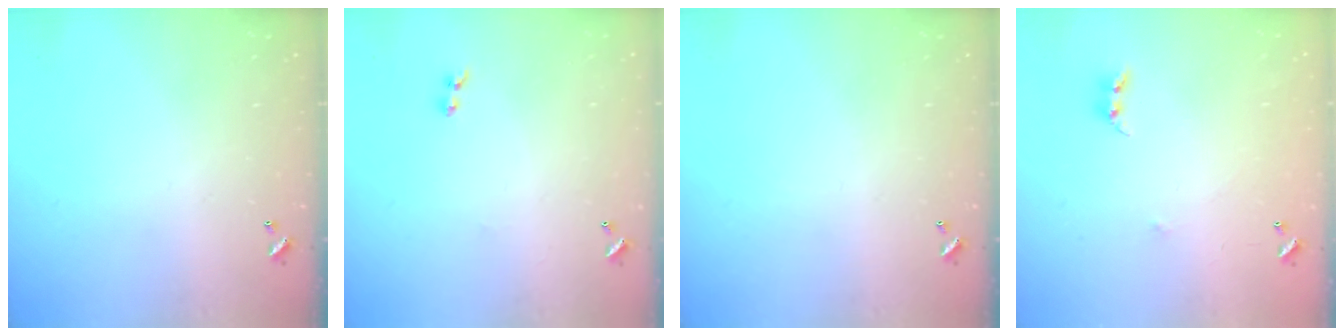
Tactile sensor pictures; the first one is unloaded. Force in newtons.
{"total": 2.0, "press": 1.7, "slide": 1.0}
{"total": 0.0}
{"total": 4.4, "press": 4.4, "slide": 0.3}